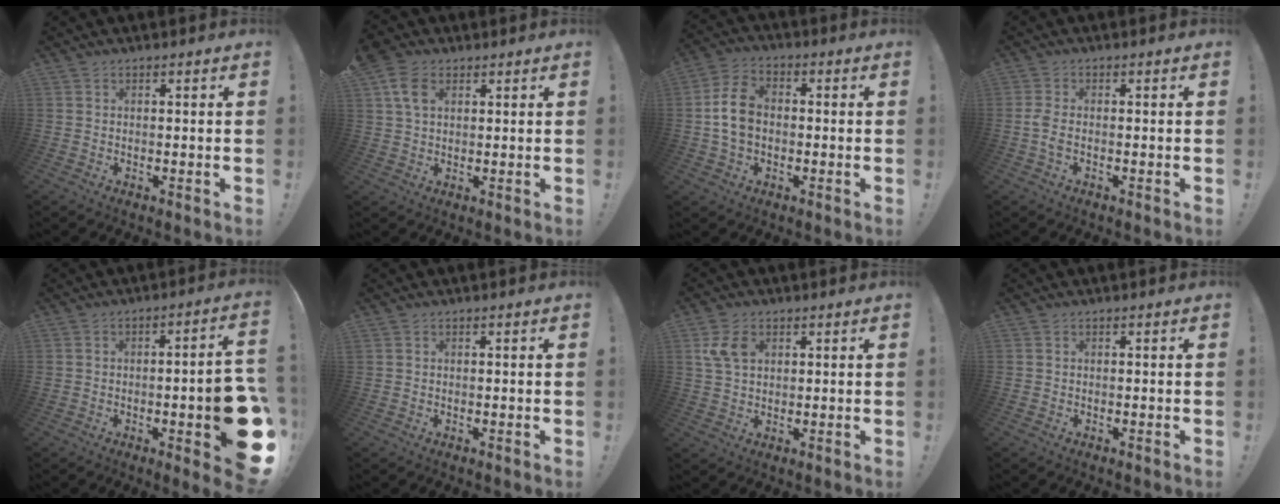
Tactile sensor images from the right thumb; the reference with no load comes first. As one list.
[{"total": 7.8, "force": [3.3, 5.0, 5.0], "torque": [-0.091, -0.002, 0.065]}, {"total": 10.0, "force": [-0.4, 7.4, 6.8], "torque": [-0.120, 0.009, -0.005]}, {"total": 3.1, "force": [-0.7, 1.3, 2.7], "torque": [-0.067, 0.003, -0.014]}, {"total": 12.4, "force": [-3.7, 3.5, 11.3], "torque": [-0.134, 0.006, -0.052]}, {"total": 0.0}, {"total": 7.4, "force": [2.6, 5.2, 4.6], "torque": [-0.092, -0.002, 0.050]}, {"total": 0.0}]